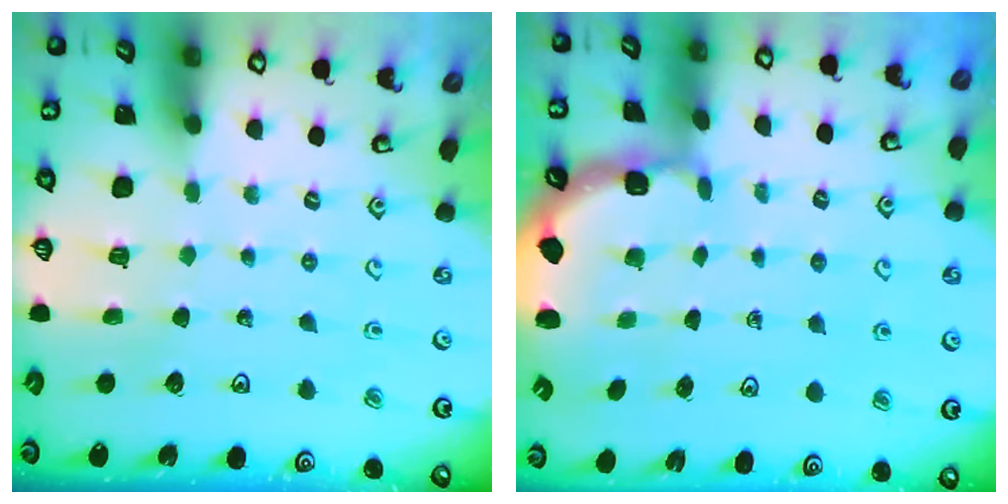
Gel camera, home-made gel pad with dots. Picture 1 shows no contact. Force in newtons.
{"total": 1.2, "press": 1.1, "slide": 0.4}